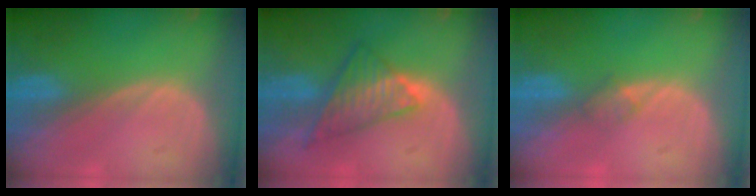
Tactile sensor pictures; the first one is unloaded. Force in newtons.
{"total": 7.2, "press": 6.5, "slide": 3.2}
{"total": 1.4, "press": 1.4, "slide": 0.1}